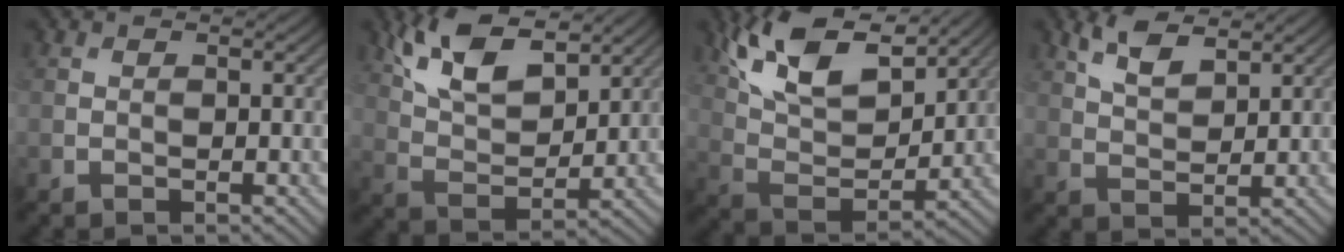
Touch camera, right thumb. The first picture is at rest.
{"total": 10.5, "force": [6.6, 4.3, 7.0], "torque": [-0.152, 0.003, 0.128]}
{"total": 13.7, "force": [9.5, 5.1, 8.4], "torque": [-0.175, 0.004, 0.161]}
{"total": 4.9, "force": [3.3, 1.8, 3.1], "torque": [-0.077, 0.002, 0.070]}